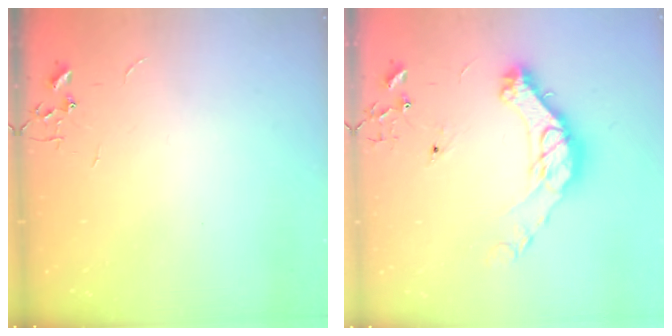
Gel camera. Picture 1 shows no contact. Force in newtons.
{"total": 17.2, "press": 17.1, "slide": 1.8}